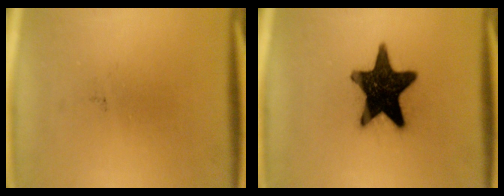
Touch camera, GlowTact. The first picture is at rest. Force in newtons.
{"total": 17.4}